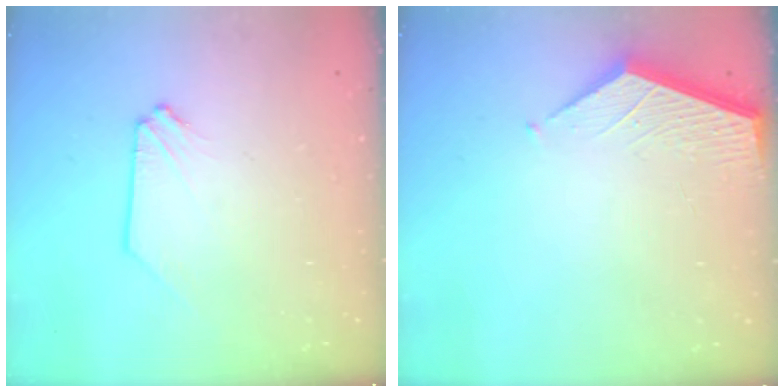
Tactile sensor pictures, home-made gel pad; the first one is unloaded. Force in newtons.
{"total": 3.7, "press": 3.7, "slide": 0.3}